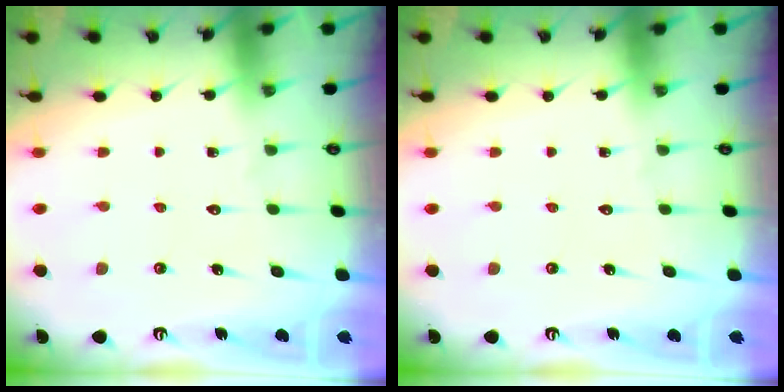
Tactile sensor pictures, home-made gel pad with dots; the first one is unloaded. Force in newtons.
{"total": 0.0}